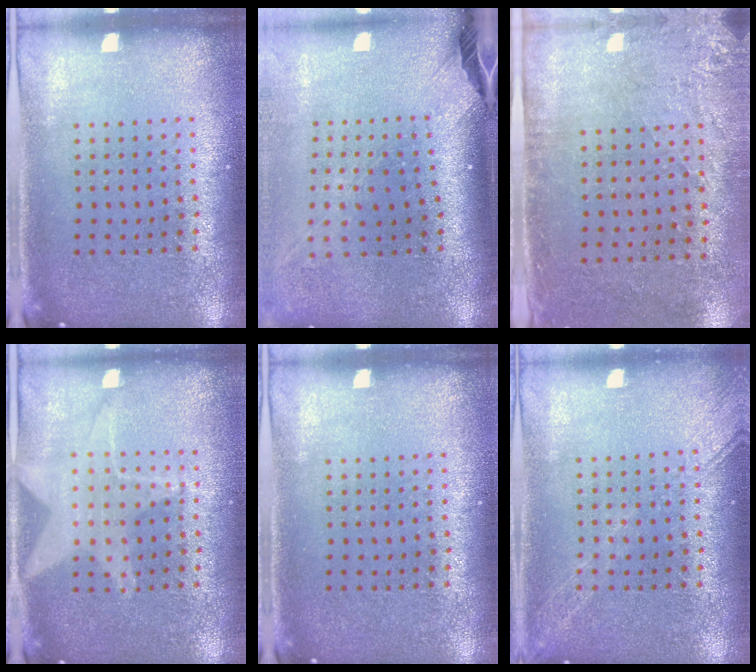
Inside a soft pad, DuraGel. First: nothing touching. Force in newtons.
{"total": 2.5, "press": 1.8, "slide": 1.7}
{"total": 2.8, "press": 2.3, "slide": 1.6}
{"total": 1.5, "press": 1.4, "slide": 0.5}
{"total": 0.0}
{"total": 2.6, "press": 2.6, "slide": 0.3}